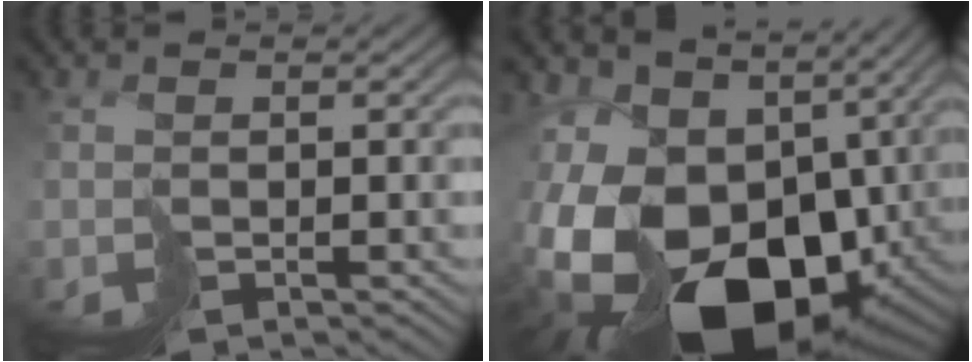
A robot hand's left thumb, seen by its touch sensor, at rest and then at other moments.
{"total": 19.0, "force": [-4.8, 12.6, 13.5], "torque": [-0.265, -0.028, -0.067]}